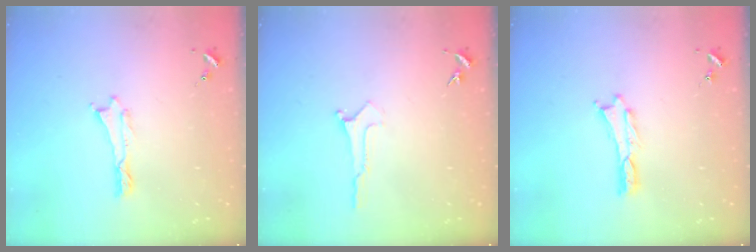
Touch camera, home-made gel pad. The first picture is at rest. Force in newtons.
{"total": 0.0}
{"total": 0.0}